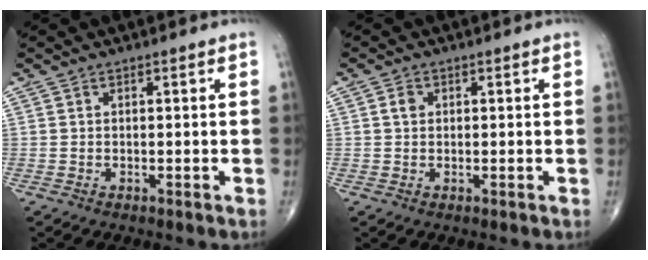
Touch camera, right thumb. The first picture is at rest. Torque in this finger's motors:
{"motor_torque": [0.28, 0.12, 0.36, 0.14, 0.01]}